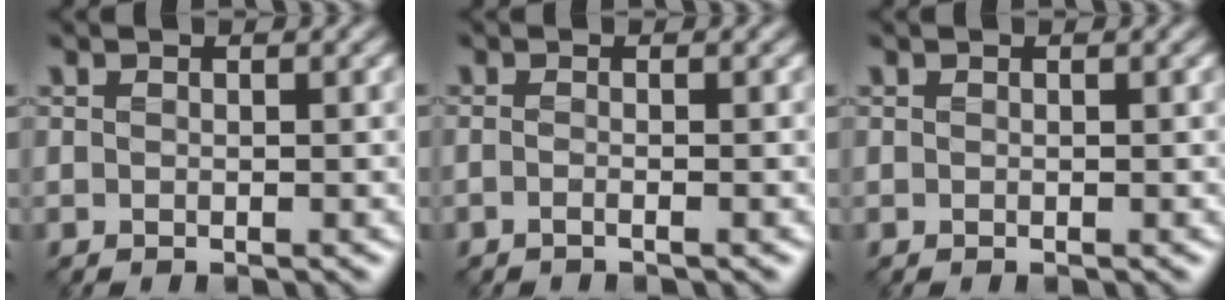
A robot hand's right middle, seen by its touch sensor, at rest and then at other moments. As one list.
[{"total": 0.9, "force": [-0.7, 0.1, 0.5], "torque": [-0.009, -0.007, -0.020]}, {"total": 0.0}]